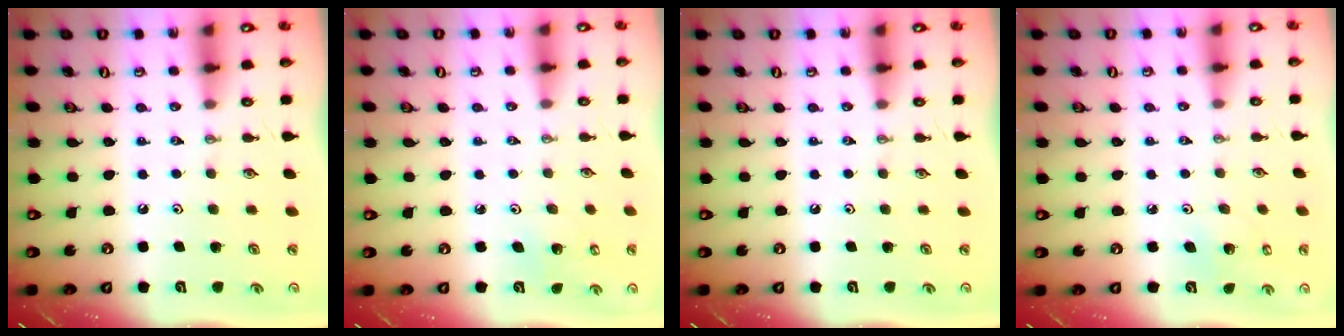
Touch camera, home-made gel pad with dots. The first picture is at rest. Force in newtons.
{"total": 2.7, "press": 2.7, "slide": 0.2}
{"total": 0.0}
{"total": 4.2, "press": 4.2, "slide": 0.2}